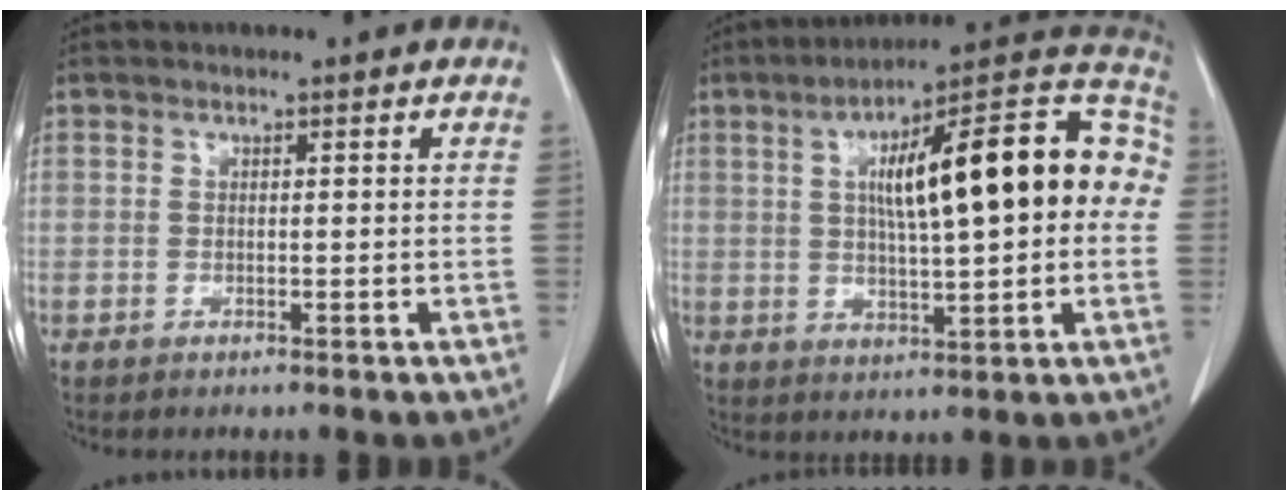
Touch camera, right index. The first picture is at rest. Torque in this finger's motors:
{"motor_torque": [2.06, 0.08, 0.86, 0.21]}